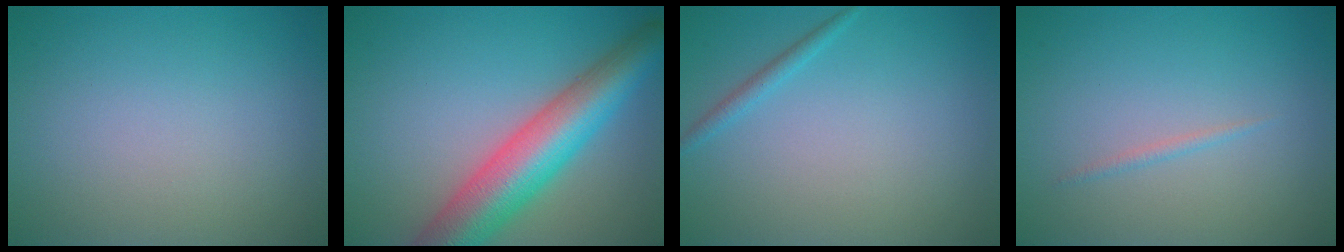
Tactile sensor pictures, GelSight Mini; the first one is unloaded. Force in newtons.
{"total": 8.8, "press": 8.8, "slide": 0.4}
{"total": 1.1, "press": 1.1, "slide": 0.1}
{"total": 0.6, "press": 0.6, "slide": 0.0}